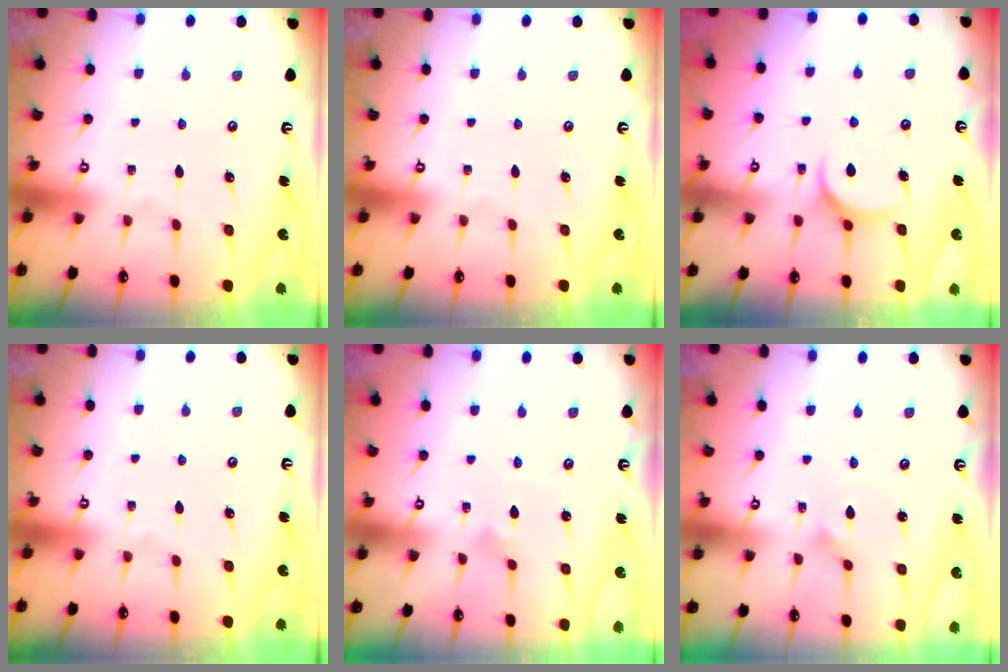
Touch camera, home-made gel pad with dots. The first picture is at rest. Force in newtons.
{"total": 0.0}
{"total": 7.5, "press": 7.4, "slide": 1.0}
{"total": 0.0}
{"total": 1.9, "press": 1.9, "slide": 0.1}
{"total": 1.3, "press": 1.3, "slide": 0.0}